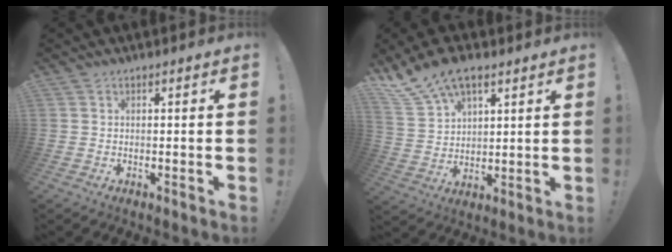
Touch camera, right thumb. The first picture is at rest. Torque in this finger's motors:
{"motor_torque": [-0.02, 1.67, 0.21, 0.05, 0.33]}